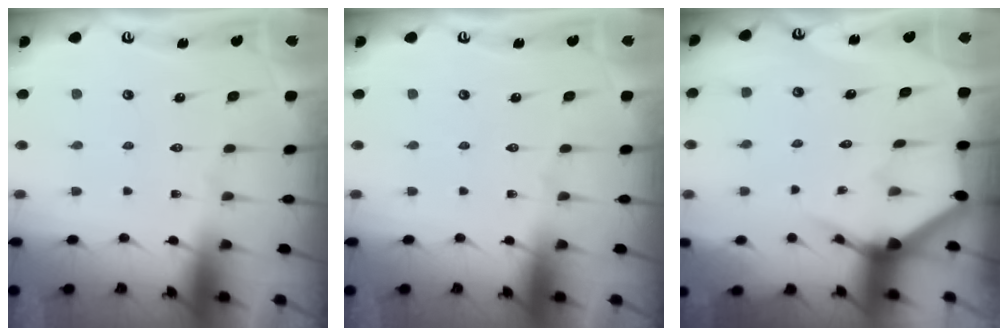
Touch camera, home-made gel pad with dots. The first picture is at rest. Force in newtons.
{"total": 0.0}
{"total": 3.4, "press": 3.4, "slide": 0.3}